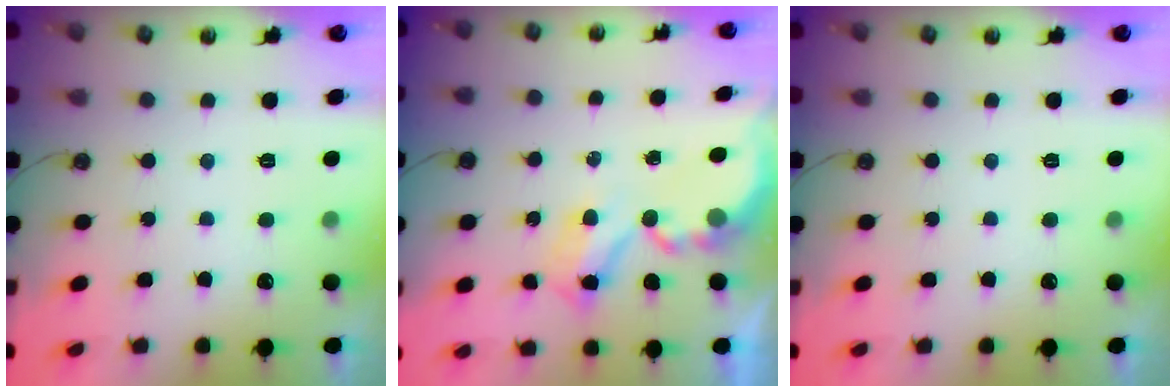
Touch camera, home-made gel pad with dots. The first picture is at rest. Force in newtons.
{"total": 5.2, "press": 5.1, "slide": 0.4}
{"total": 0.0}